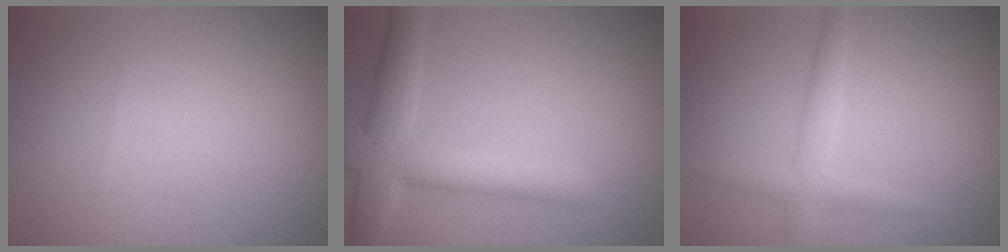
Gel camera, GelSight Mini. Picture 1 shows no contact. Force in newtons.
{"total": 5.3, "press": 5.2, "slide": 0.3}
{"total": 2.3, "press": 2.3, "slide": 0.1}